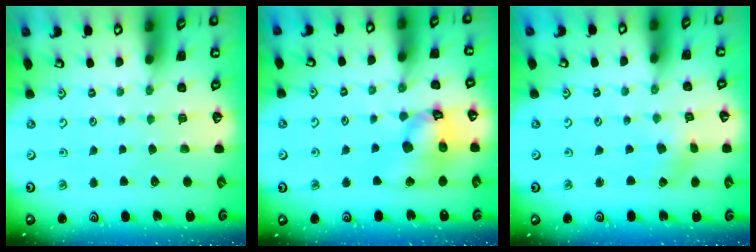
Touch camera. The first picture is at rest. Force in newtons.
{"total": 15.1, "press": 15.0, "slide": 1.9}
{"total": 1.2, "press": 1.2, "slide": 0.2}